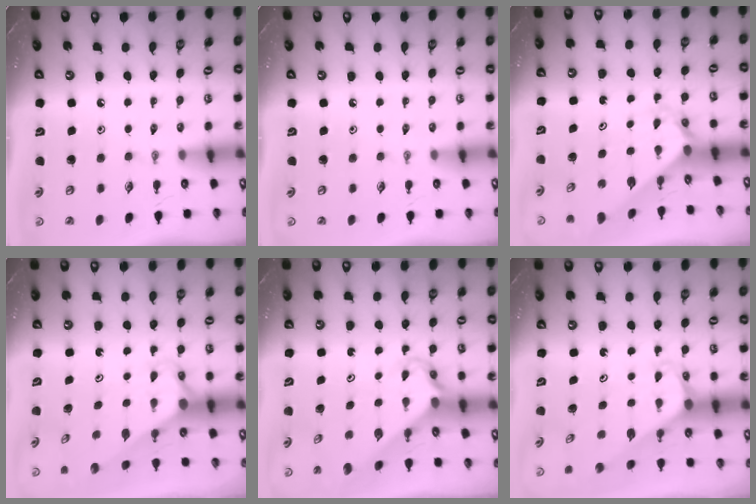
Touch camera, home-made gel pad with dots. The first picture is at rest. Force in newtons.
{"total": 0.0}
{"total": 2.3, "press": 2.3, "slide": 0.2}
{"total": 2.7, "press": 2.7, "slide": 0.0}
{"total": 2.7, "press": 2.7, "slide": 0.2}
{"total": 2.1, "press": 2.1, "slide": 0.1}